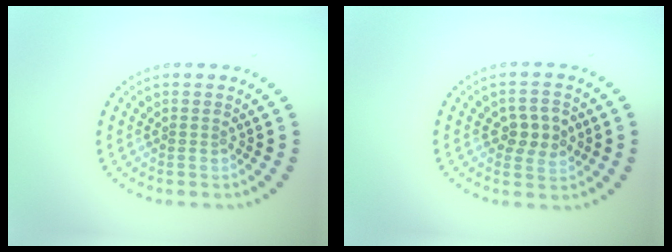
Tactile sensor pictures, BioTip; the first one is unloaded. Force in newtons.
{"total": 2.8, "press": 2.8, "slide": 0.3}